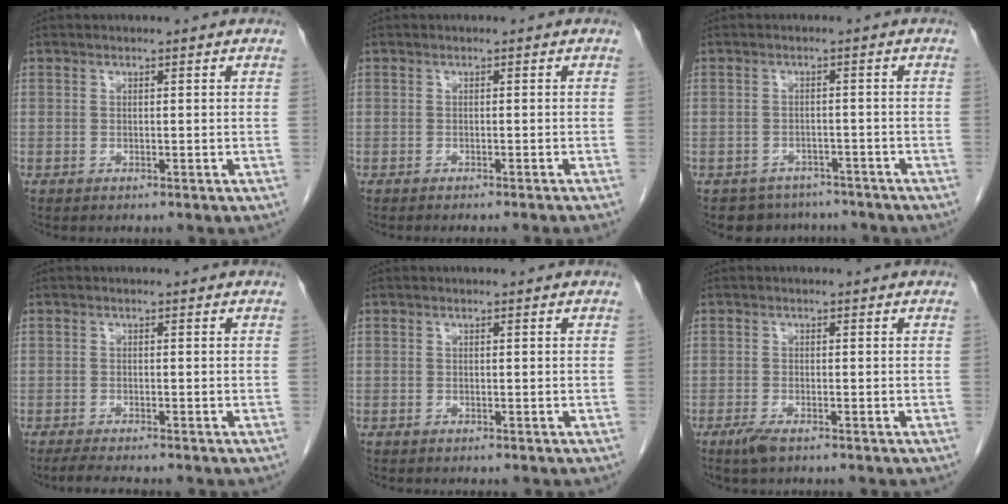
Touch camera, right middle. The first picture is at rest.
{"total": 3.9, "force": [-3.5, -0.6, 1.7], "torque": [-0.011, 0.001, -0.044]}
{"total": 5.8, "force": [-4.9, 3.1, -0.1], "torque": [0.011, 0.016, -0.062]}
{"total": 3.5, "force": [-2.9, 0.2, 1.9], "torque": [-0.033, -0.008, -0.044]}
{"total": 0.0}
{"total": 2.3, "force": [-1.6, 0.6, 1.6], "torque": [-0.038, -0.005, -0.029]}